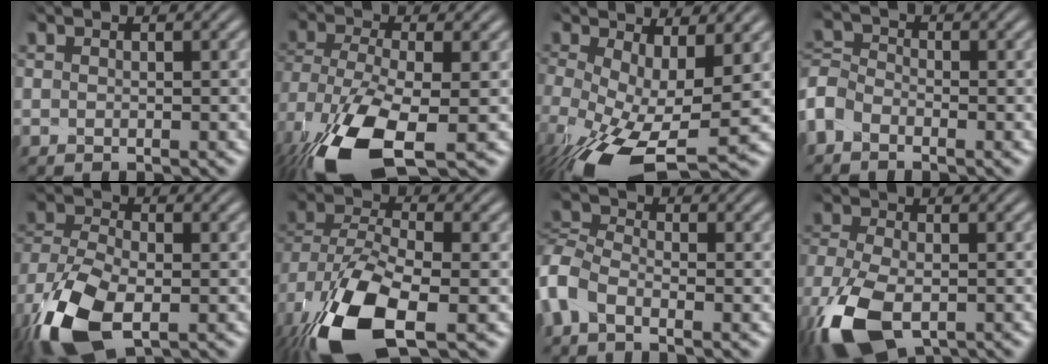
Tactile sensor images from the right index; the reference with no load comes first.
{"total": 8.2, "force": [-3.5, 4.0, 6.2], "torque": [-0.153, -0.042, -0.035]}
{"total": 8.2, "force": [-4.2, 4.1, 5.7], "torque": [-0.136, -0.055, -0.041]}
{"total": 4.3, "force": [-1.6, 3.6, 1.5], "torque": [-0.046, -0.010, -0.034]}
{"total": 7.9, "force": [-3.1, 5.0, 5.3], "torque": [-0.132, -0.024, -0.039]}
{"total": 9.9, "force": [-3.1, 5.8, 7.4], "torque": [-0.174, -0.032, -0.035]}
{"total": 5.8, "force": [-1.8, 5.0, 2.4], "torque": [-0.074, -0.010, -0.046]}
{"total": 6.9, "force": [-3.3, 4.0, 4.4], "torque": [-0.108, -0.019, -0.044]}